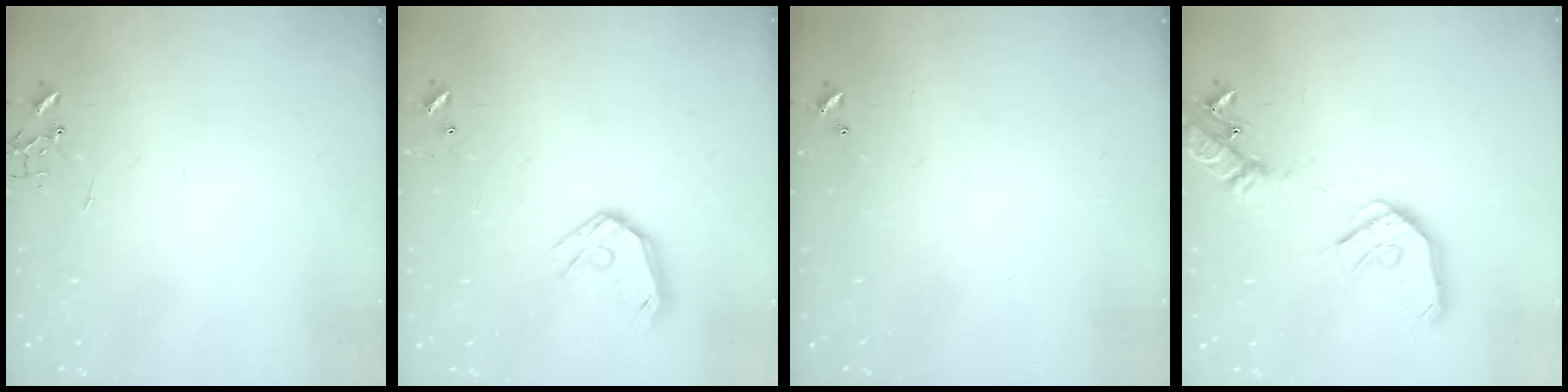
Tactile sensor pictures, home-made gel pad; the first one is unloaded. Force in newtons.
{"total": 11.2, "press": 11.0, "slide": 1.8}
{"total": 0.0}
{"total": 18.8, "press": 18.6, "slide": 3.0}